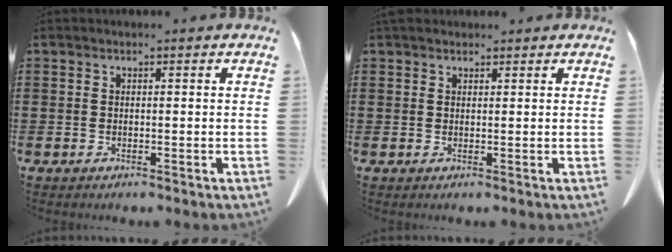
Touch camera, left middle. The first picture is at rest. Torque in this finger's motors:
{"motor_torque": [0.32, 0.07, 0.03, 0.00]}